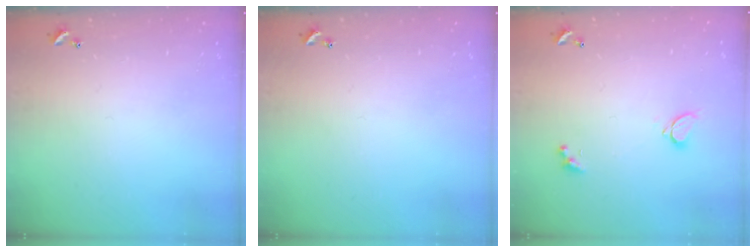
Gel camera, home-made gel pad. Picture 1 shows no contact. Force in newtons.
{"total": 0.0}
{"total": 2.2, "press": 2.0, "slide": 0.9}